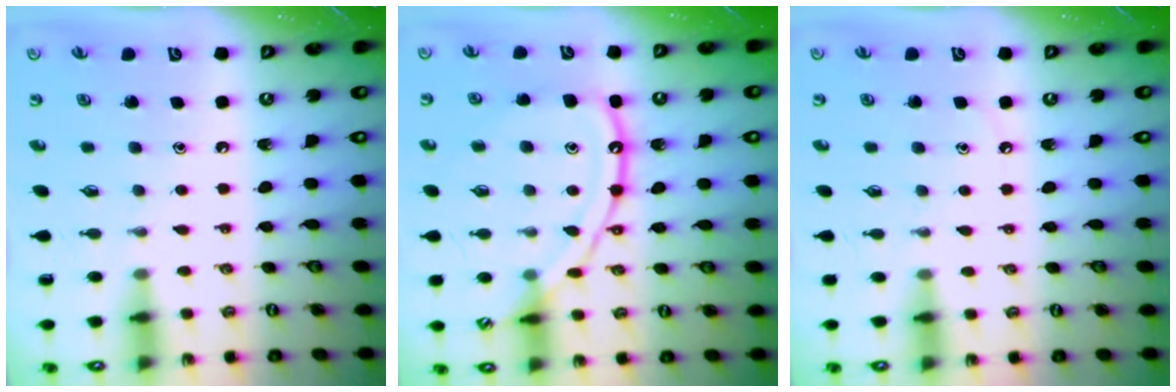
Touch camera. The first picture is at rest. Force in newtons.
{"total": 14.7, "press": 14.7, "slide": 1.3}
{"total": 2.7, "press": 2.7, "slide": 0.4}